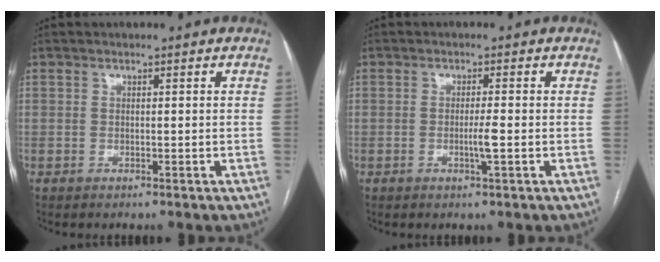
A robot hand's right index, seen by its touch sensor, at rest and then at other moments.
{"total": 2.4, "force": [-0.6, -0.2, 2.3], "torque": [-0.044, -0.005, -0.011]}